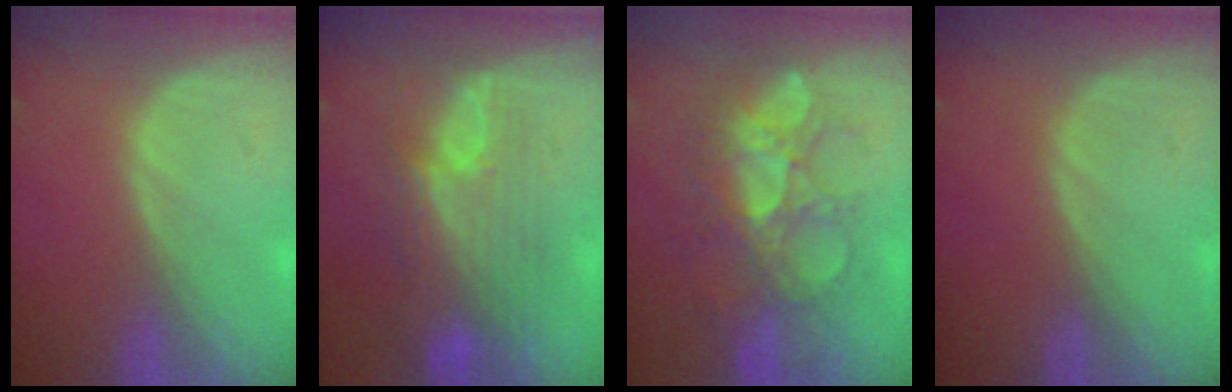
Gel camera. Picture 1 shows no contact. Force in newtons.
{"total": 9.1, "press": 8.5, "slide": 3.4}
{"total": 8.8, "press": 8.7, "slide": 1.5}
{"total": 0.0}